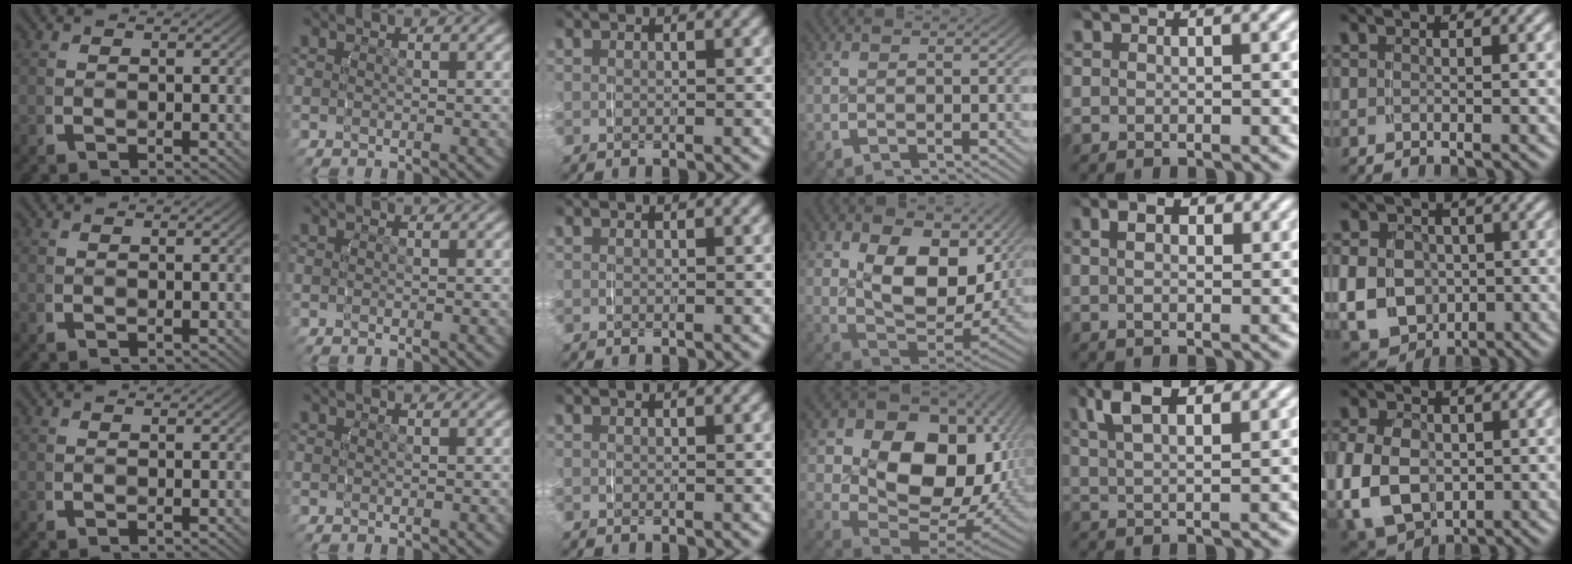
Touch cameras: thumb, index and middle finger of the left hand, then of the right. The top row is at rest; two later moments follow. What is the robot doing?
{"motion": "grasp_and_lifting", "object": "towel"}